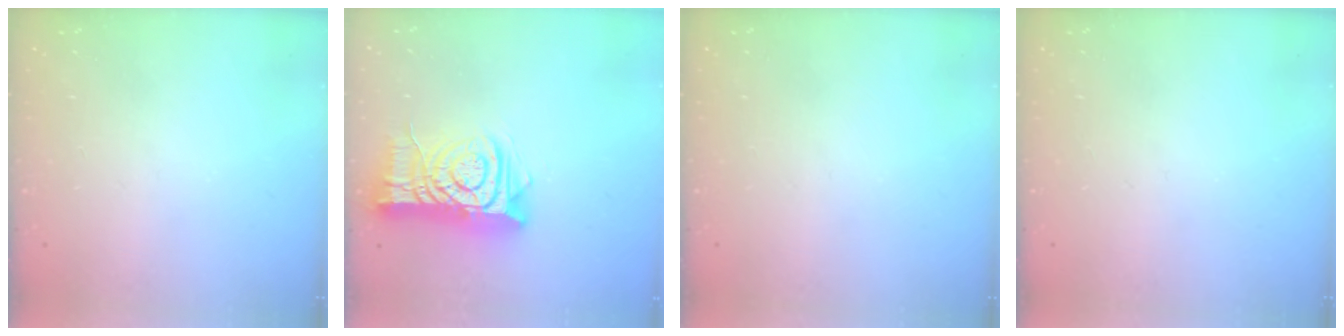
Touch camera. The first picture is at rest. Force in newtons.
{"total": 13.2, "press": 13.2, "slide": 1.5}
{"total": 0.0}
{"total": 0.0}